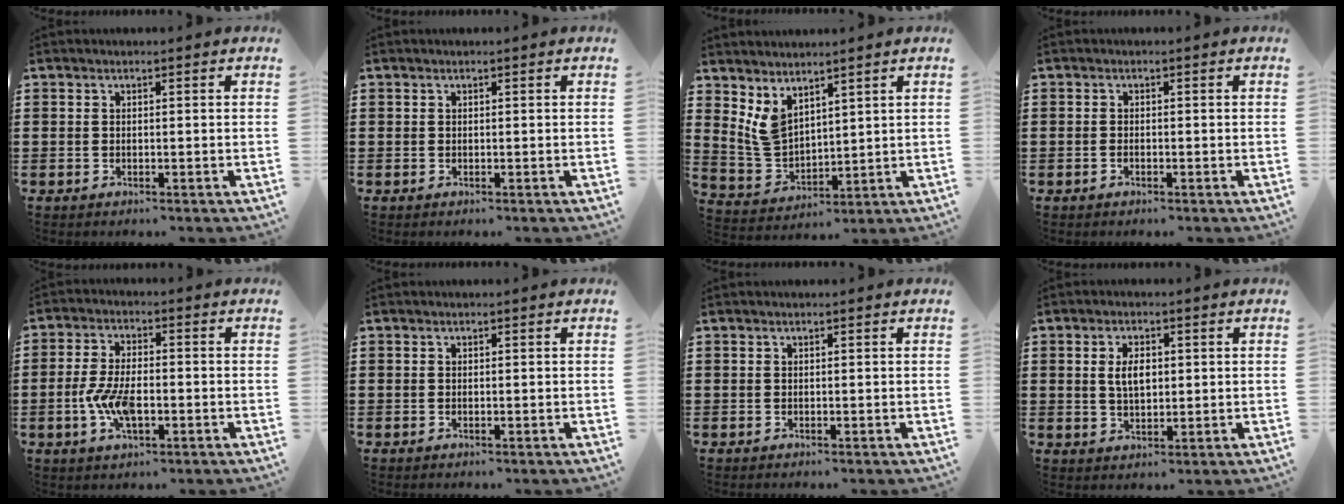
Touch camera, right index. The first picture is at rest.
{"total": 0.0}
{"total": 4.8, "force": [3.4, 2.5, 2.3], "torque": [-0.068, -0.009, 0.064]}
{"total": 0.7, "force": [-0.4, 0.1, 0.5], "torque": [-0.011, -0.006, -0.007]}
{"total": 6.9, "force": [-1.9, 3.0, 5.9], "torque": [-0.134, -0.003, -0.038]}
{"total": 0.0}
{"total": 0.0}
{"total": 3.8, "force": [0.5, 2.0, 3.2], "torque": [-0.059, 0.004, 0.006]}